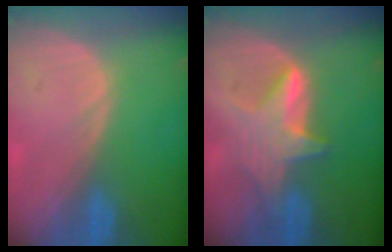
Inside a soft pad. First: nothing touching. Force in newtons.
{"total": 6.0, "press": 5.9, "slide": 1.1}